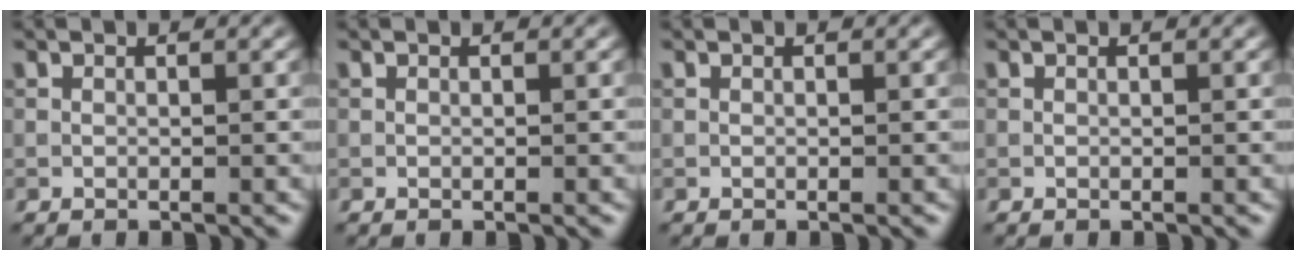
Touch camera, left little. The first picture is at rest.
{"total": 0.0}
{"total": 0.0}
{"total": 0.0}